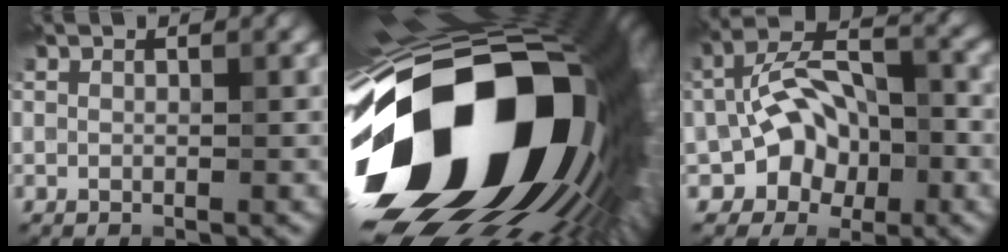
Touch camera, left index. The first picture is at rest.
{"total": 22.4, "force": [-3.5, 13.6, 17.5], "torque": [-0.329, -0.079, -0.045]}
{"total": 7.1, "force": [-2.2, 4.7, 4.8], "torque": [-0.077, 0.016, -0.045]}